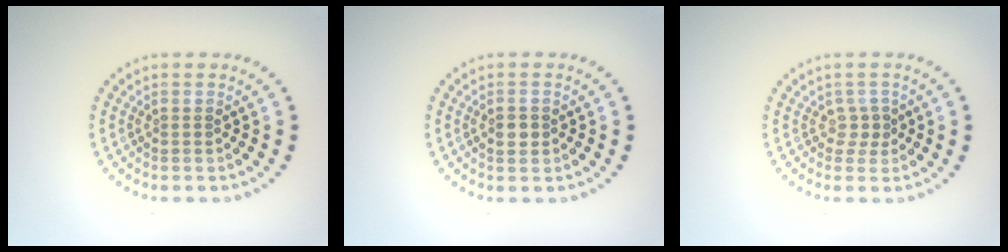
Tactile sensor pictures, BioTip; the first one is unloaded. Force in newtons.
{"total": 1.6, "press": 1.5, "slide": 0.3}
{"total": 1.2, "press": 1.0, "slide": 0.8}